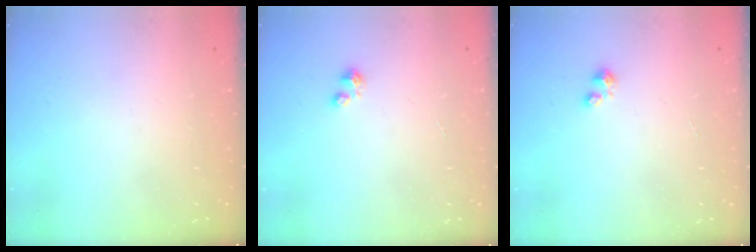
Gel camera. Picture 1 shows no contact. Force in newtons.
{"total": 2.3, "press": 2.3, "slide": 0.3}
{"total": 2.3, "press": 2.3, "slide": 0.3}